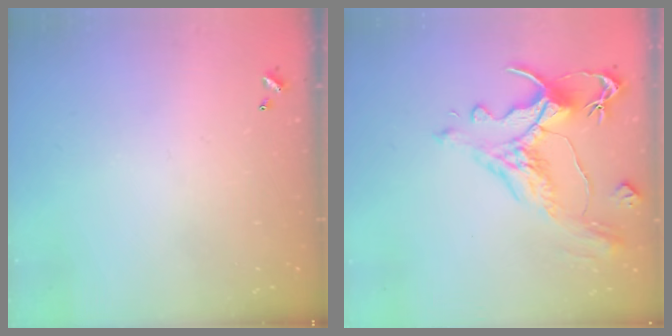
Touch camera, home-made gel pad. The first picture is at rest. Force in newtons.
{"total": 1.7, "press": 0.9, "slide": 1.5}